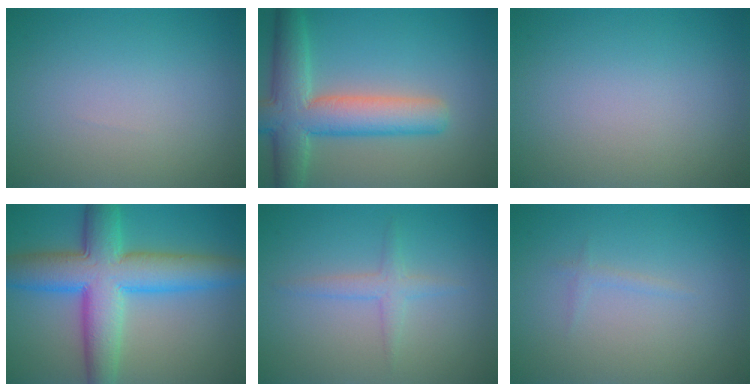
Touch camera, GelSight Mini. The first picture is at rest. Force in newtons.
{"total": 7.6, "press": 7.6, "slide": 0.4}
{"total": 0.0}
{"total": 9.8, "press": 9.8, "slide": 0.1}
{"total": 1.6, "press": 1.6, "slide": 0.1}
{"total": 0.7, "press": 0.7, "slide": 0.1}